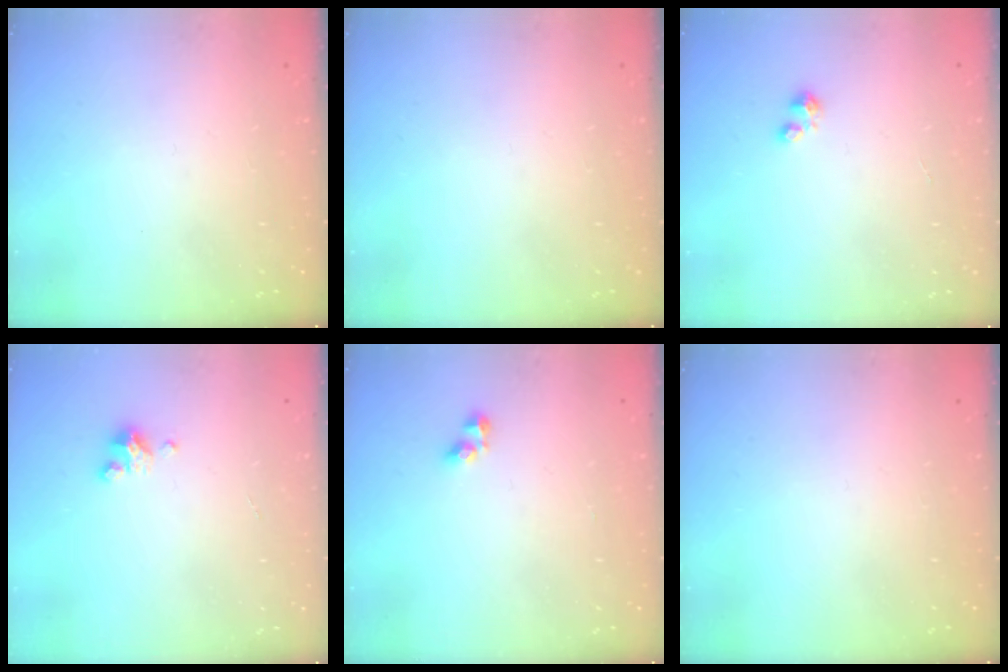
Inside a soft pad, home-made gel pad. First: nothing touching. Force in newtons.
{"total": 0.0}
{"total": 2.3, "press": 2.3, "slide": 0.3}
{"total": 3.0, "press": 3.0, "slide": 0.2}
{"total": 3.7, "press": 3.6, "slide": 0.5}
{"total": 0.0}